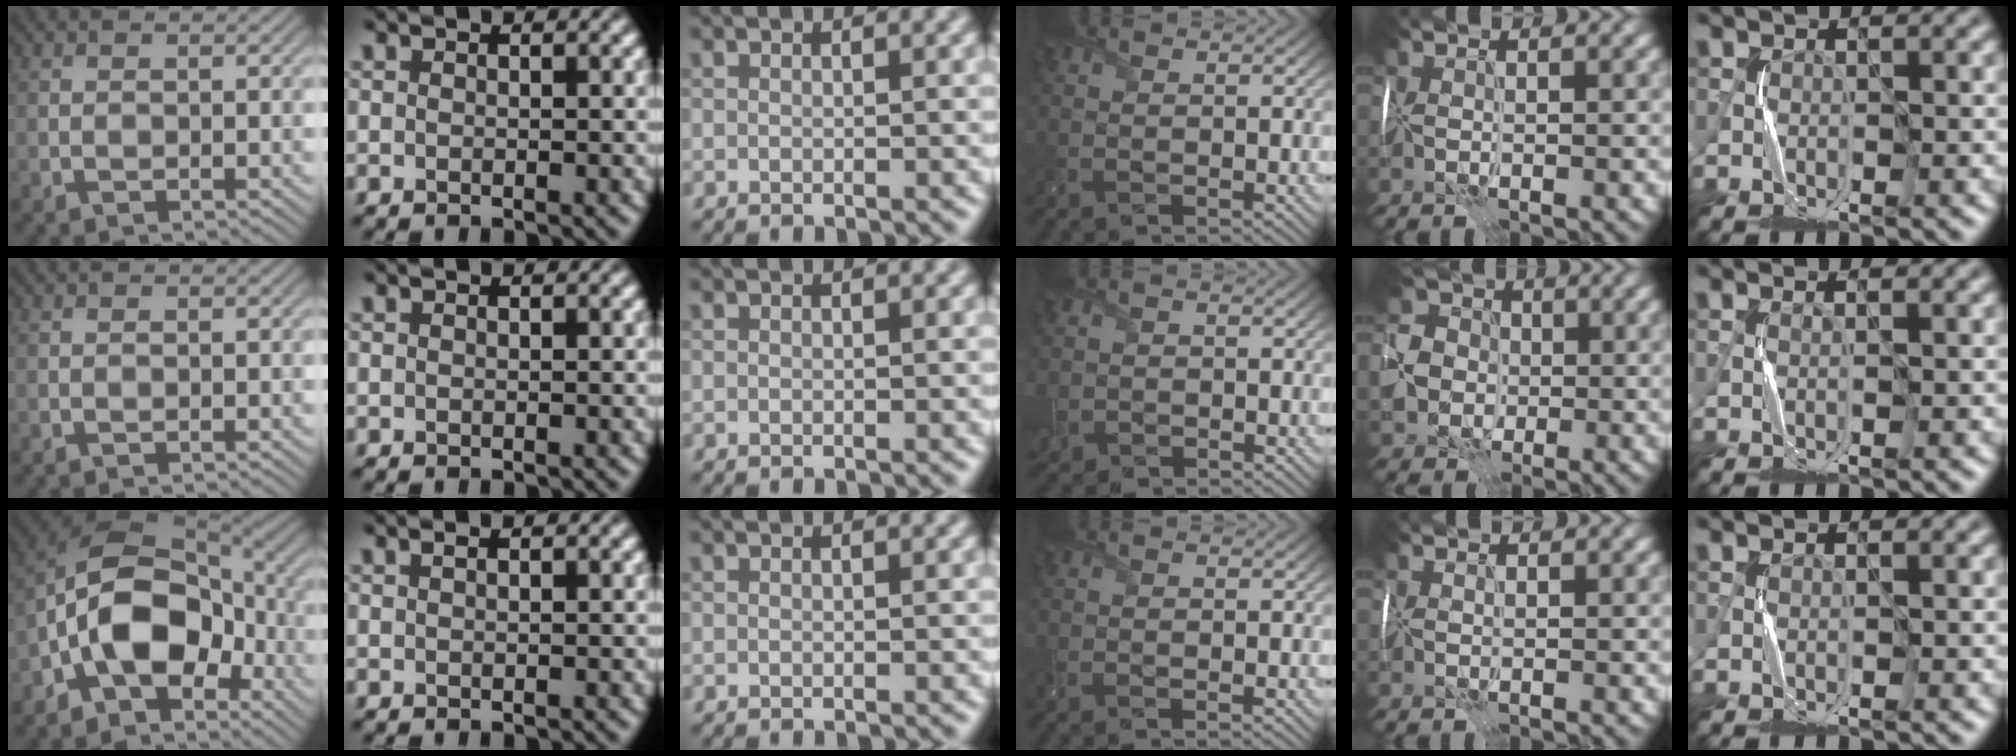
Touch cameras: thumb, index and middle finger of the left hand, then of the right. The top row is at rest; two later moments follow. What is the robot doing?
{"motion": "wrap", "object": "felt sheet"}